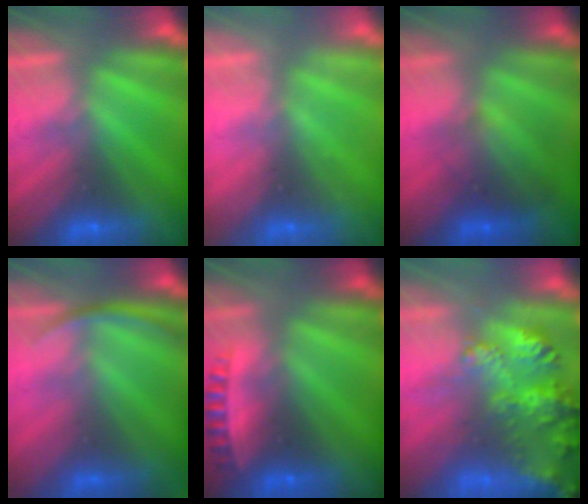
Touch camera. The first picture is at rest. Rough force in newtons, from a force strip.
{"total": 2.1}
{"total": 2.0}
{"total": 2.9}
{"total": 2.9}
{"total": 6.5}